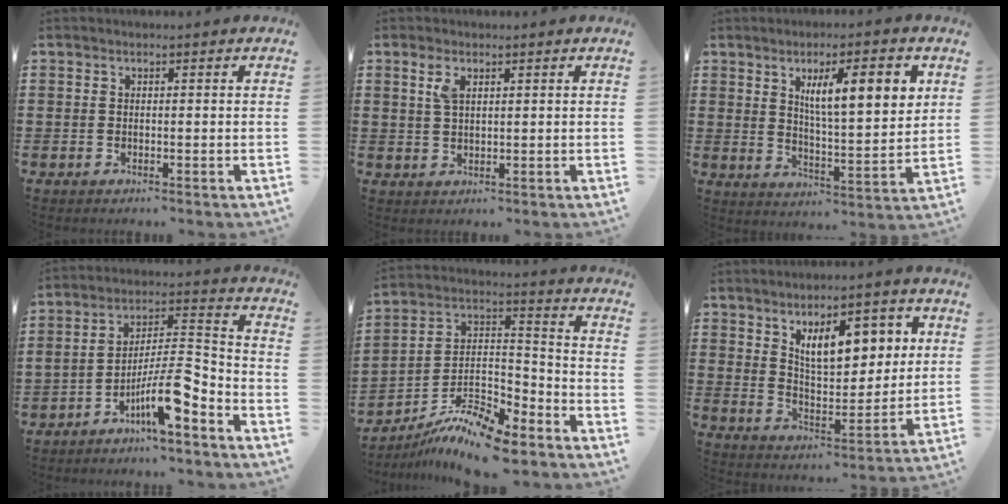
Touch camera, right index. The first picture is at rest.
{"total": 2.6, "force": [1.2, 1.1, 2.0], "torque": [-0.045, 0.006, 0.020]}
{"total": 9.7, "force": [3.8, 2.6, 8.6], "torque": [-0.146, 0.001, 0.058]}
{"total": 10.7, "force": [-6.8, 2.0, 8.1], "torque": [-0.148, 0.000, -0.129]}
{"total": 10.2, "force": [-8.6, 2.8, 4.9], "torque": [-0.101, 0.020, -0.171]}
{"total": 9.7, "force": [4.6, 4.7, 7.1], "torque": [-0.113, -0.007, 0.075]}